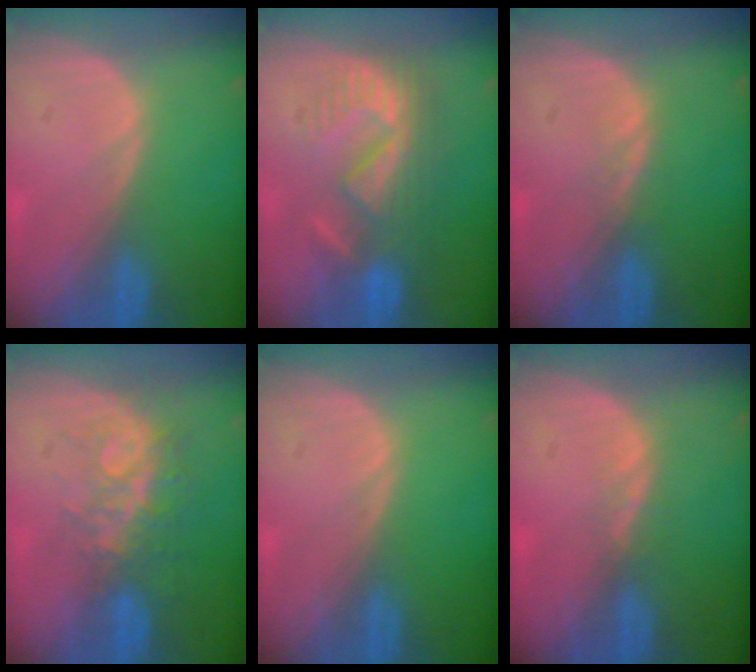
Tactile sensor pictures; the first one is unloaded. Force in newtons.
{"total": 9.0, "press": 8.3, "slide": 3.5}
{"total": 1.1, "press": 1.0, "slide": 0.2}
{"total": 8.4, "press": 6.9, "slide": 4.8}
{"total": 0.0}
{"total": 1.5, "press": 1.2, "slide": 0.8}